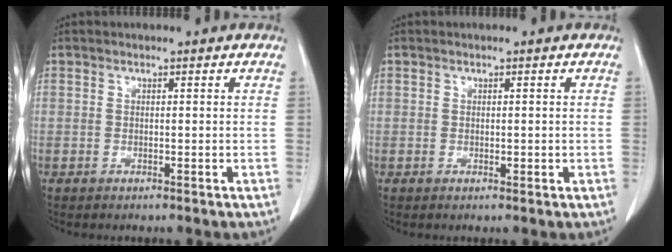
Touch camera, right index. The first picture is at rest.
{"total": 0.7, "force": [0.0, 0.5, 0.5], "torque": [-0.003, 0.001, 0.002]}